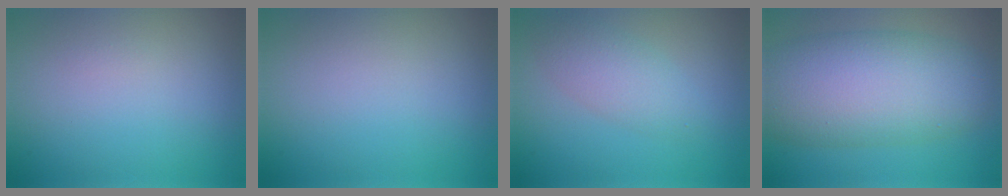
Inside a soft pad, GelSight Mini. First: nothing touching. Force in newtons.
{"total": 0.0}
{"total": 2.9, "press": 2.9, "slide": 0.1}
{"total": 10.5, "press": 10.5, "slide": 0.2}